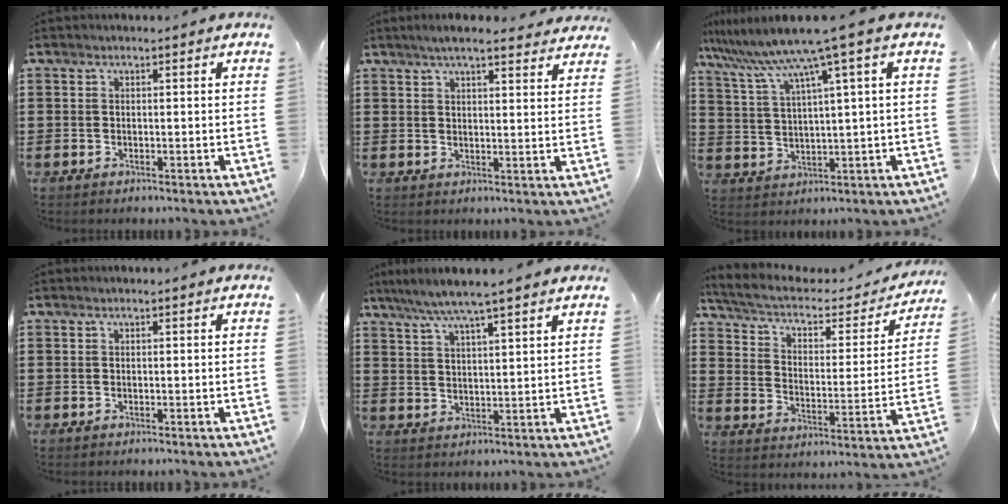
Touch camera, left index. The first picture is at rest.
{"total": 4.4, "force": [3.8, 0.3, 2.3], "torque": [-0.054, -0.005, 0.068]}
{"total": 8.2, "force": [5.3, -1.0, 6.1], "torque": [-0.146, -0.040, 0.082]}
{"total": 0.0}
{"total": 5.2, "force": [4.2, -0.5, 2.9], "torque": [-0.070, -0.020, 0.071]}
{"total": 4.6, "force": [3.1, 1.7, 2.9], "torque": [-0.072, -0.023, 0.047]}